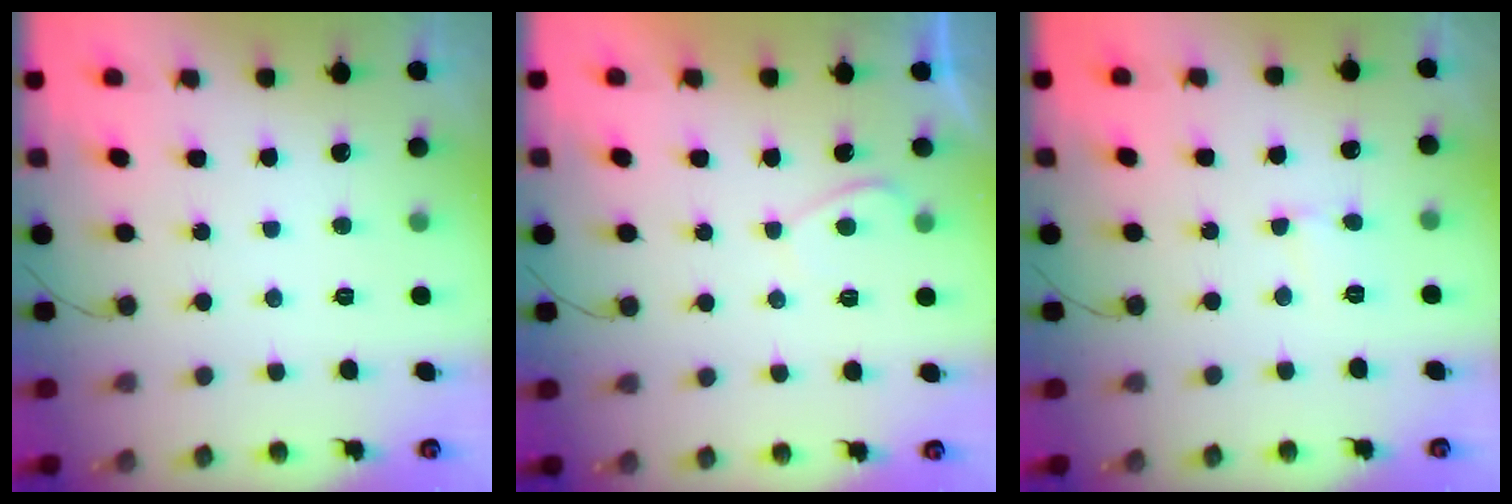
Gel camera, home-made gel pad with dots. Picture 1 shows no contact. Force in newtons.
{"total": 1.0, "press": 0.8, "slide": 0.6}
{"total": 3.5, "press": 3.5, "slide": 0.3}